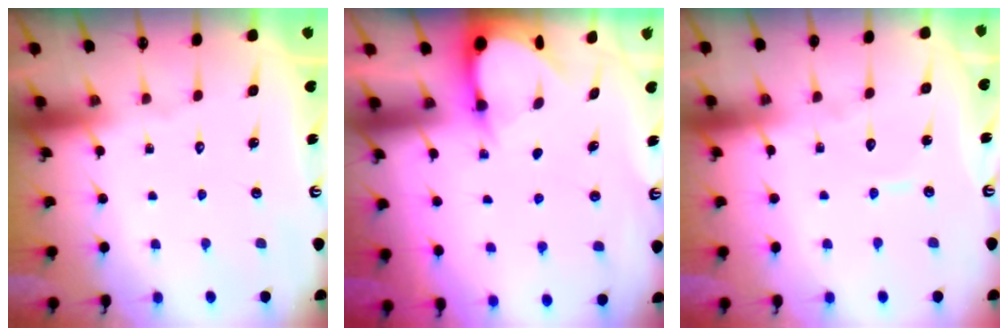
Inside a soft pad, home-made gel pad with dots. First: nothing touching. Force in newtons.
{"total": 3.5, "press": 3.5, "slide": 0.3}
{"total": 5.3, "press": 5.2, "slide": 0.5}